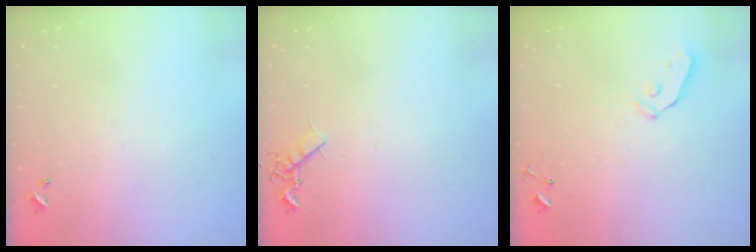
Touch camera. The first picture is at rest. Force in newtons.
{"total": 7.8, "press": 7.8, "slide": 0.8}
{"total": 3.7, "press": 3.6, "slide": 0.8}